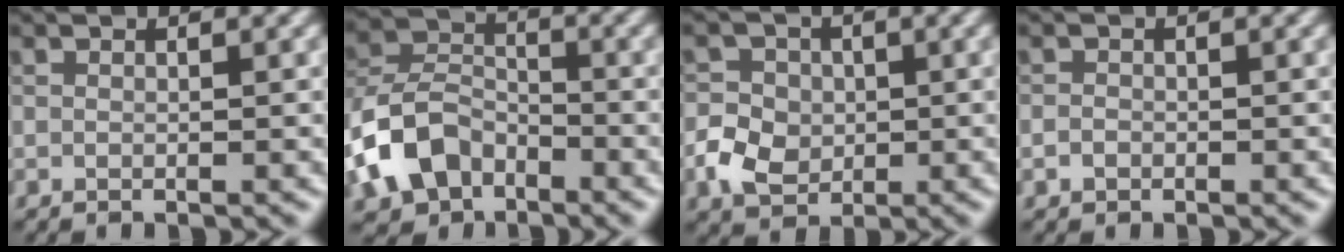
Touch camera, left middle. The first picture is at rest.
{"total": 7.0, "force": [-3.3, 4.9, 3.7], "torque": [-0.078, 0.000, -0.075]}
{"total": 3.9, "force": [-0.9, 3.3, 1.8], "torque": [-0.031, 0.002, -0.022]}
{"total": 0.8, "force": [-0.4, 0.7, 0.3], "torque": [-0.002, -0.002, -0.009]}